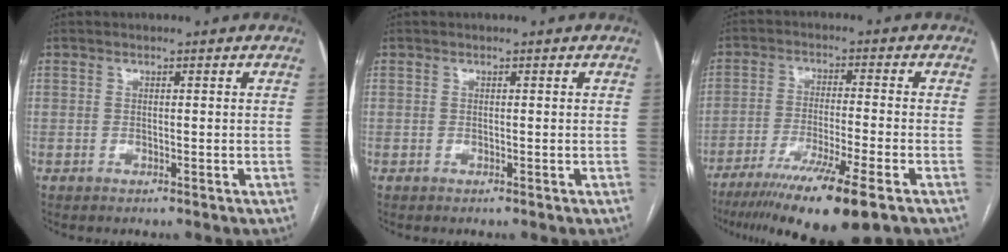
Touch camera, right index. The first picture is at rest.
{"total": 0.0}
{"total": 13.9, "force": [-9.2, -0.1, 10.4], "torque": [-0.175, -0.040, -0.152]}